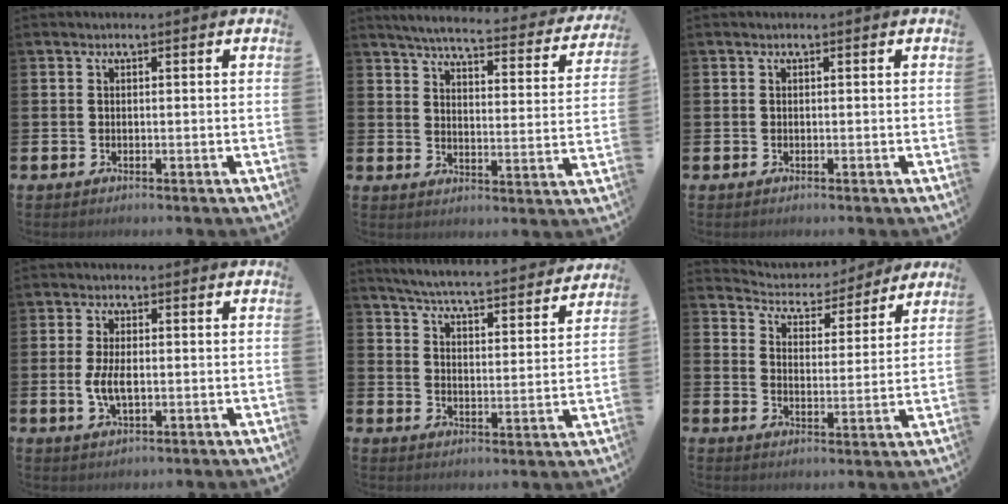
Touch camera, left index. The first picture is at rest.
{"total": 4.8, "force": [4.4, 0.5, 1.8], "torque": [-0.050, -0.040, 0.067]}
{"total": 0.0}
{"total": 4.0, "force": [-0.3, 1.9, 3.5], "torque": [-0.073, 0.002, -0.007]}
{"total": 5.6, "force": [5.4, 0.1, 1.4], "torque": [-0.051, -0.048, 0.090]}
{"total": 4.8, "force": [4.5, 1.4, 0.1], "torque": [-0.024, -0.045, 0.073]}